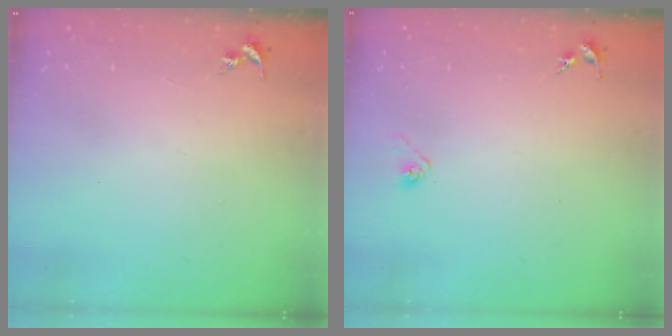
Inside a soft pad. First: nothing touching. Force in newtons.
{"total": 4.0, "press": 4.0, "slide": 0.8}